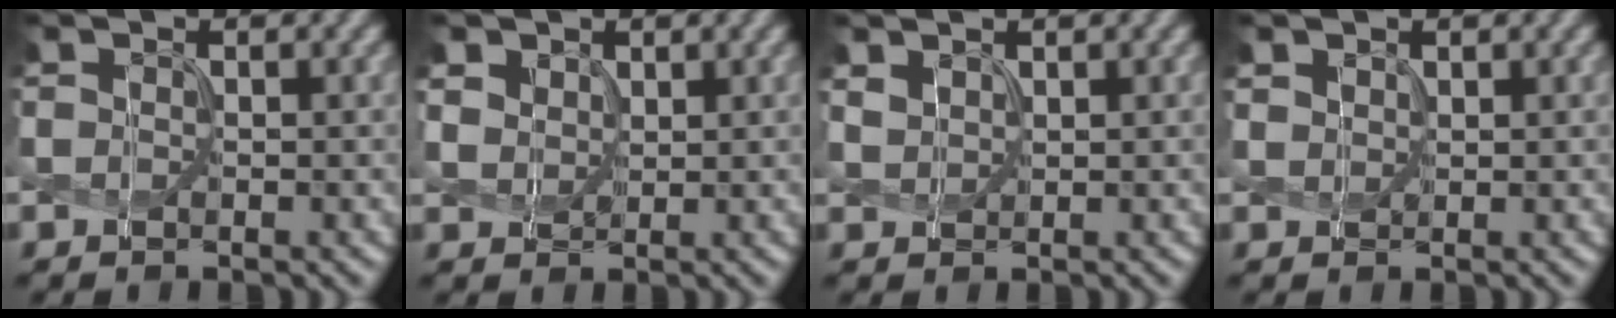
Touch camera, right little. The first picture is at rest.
{"total": 2.6, "force": [1.7, 1.7, 0.9], "torque": [-0.038, -0.002, 0.041]}
{"total": 1.3, "force": [1.1, 0.5, 0.4], "torque": [-0.017, 0.000, 0.029]}
{"total": 1.1, "force": [0.9, 0.6, 0.2], "torque": [-0.008, 0.000, 0.021]}